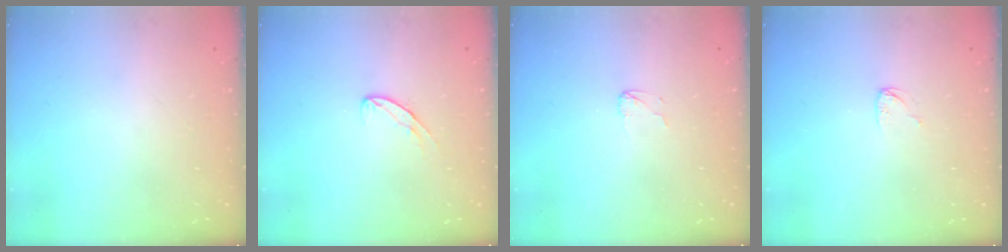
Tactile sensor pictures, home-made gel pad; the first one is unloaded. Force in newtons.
{"total": 5.2, "press": 5.2, "slide": 0.3}
{"total": 2.4, "press": 2.4, "slide": 0.2}
{"total": 3.9, "press": 3.9, "slide": 0.4}